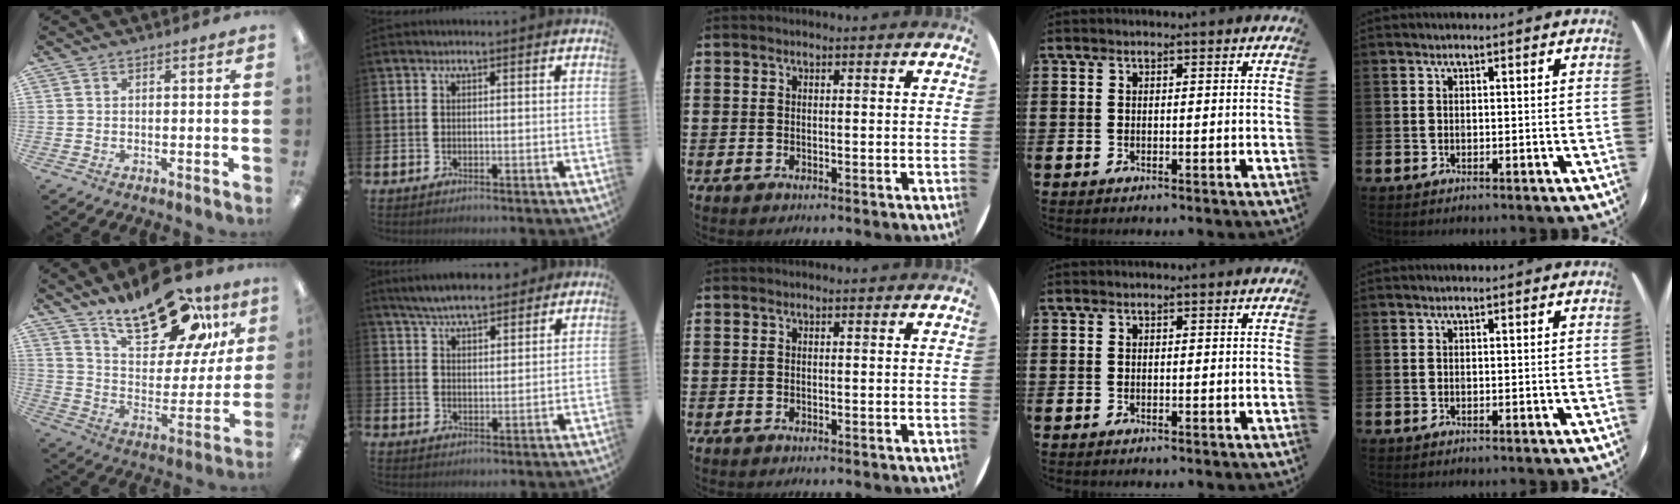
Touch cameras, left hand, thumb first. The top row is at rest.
{"thumb": {"total": 22.6, "force": [16.3, 9.9, 12.1], "torque": [-0.185, -0.095, 0.280]}, "index": {"total": 6.0, "force": [5.7, 1.1, 1.4], "torque": [-0.043, -0.020, 0.104]}}